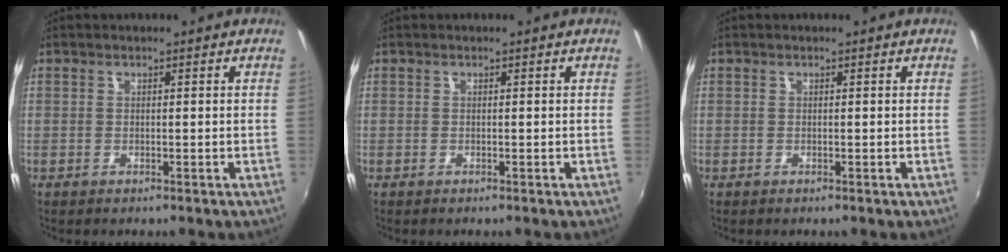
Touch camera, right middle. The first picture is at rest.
{"total": 0.0}
{"total": 0.0}